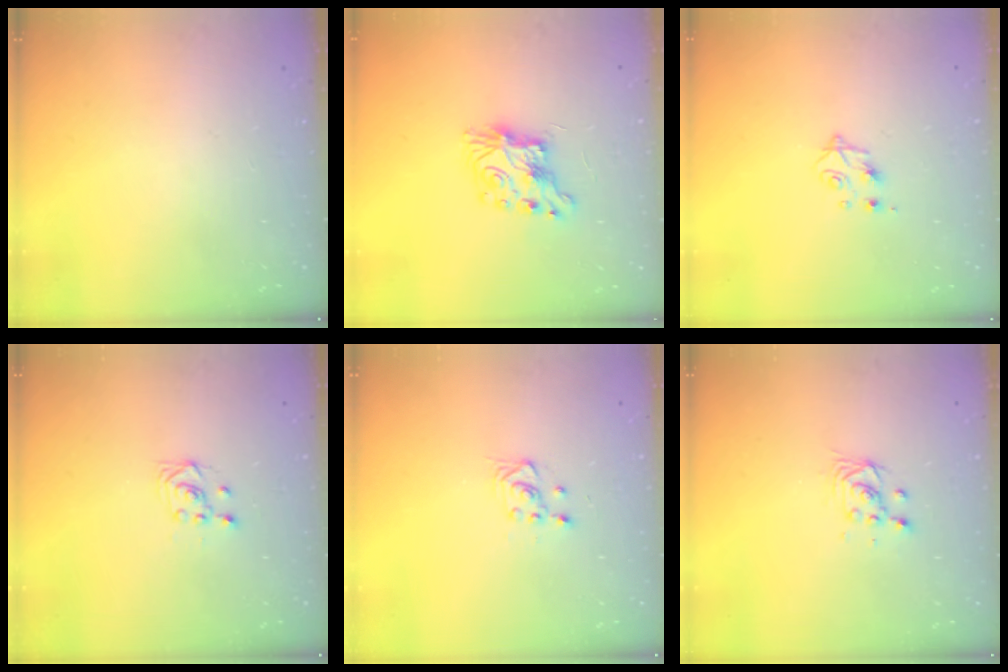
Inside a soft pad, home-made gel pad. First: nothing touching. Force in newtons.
{"total": 7.3, "press": 7.3, "slide": 0.1}
{"total": 4.9, "press": 4.8, "slide": 0.7}
{"total": 3.0, "press": 2.8, "slide": 1.1}
{"total": 3.0, "press": 2.8, "slide": 1.0}
{"total": 3.4, "press": 3.4, "slide": 0.2}